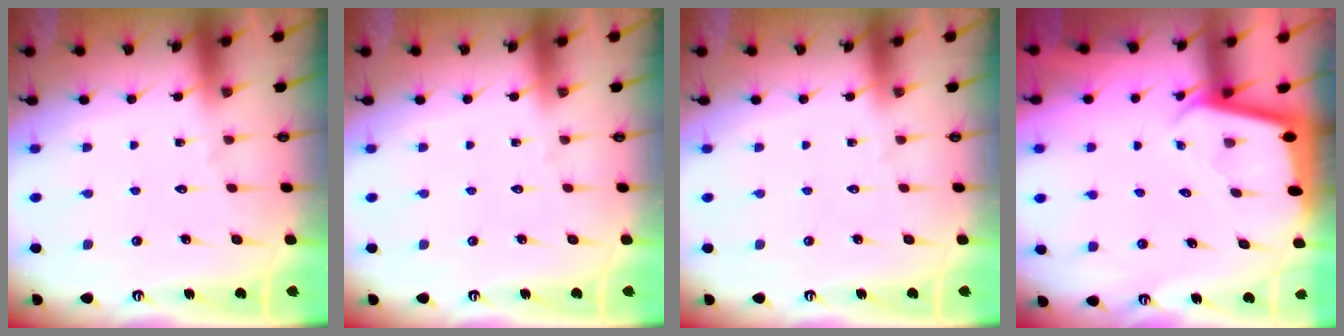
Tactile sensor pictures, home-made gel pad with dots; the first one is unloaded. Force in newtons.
{"total": 0.0}
{"total": 0.0}
{"total": 1.9, "press": 1.9, "slide": 0.2}